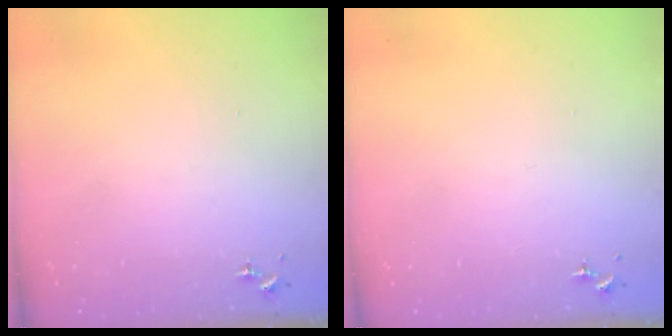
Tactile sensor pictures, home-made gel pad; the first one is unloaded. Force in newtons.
{"total": 0.0}